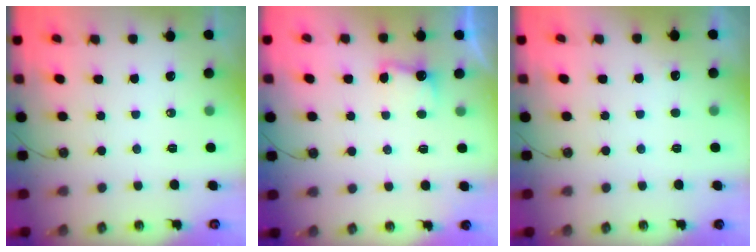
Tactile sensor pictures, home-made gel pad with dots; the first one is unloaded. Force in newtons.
{"total": 3.2, "press": 3.1, "slide": 1.0}
{"total": 2.6, "press": 2.4, "slide": 1.0}